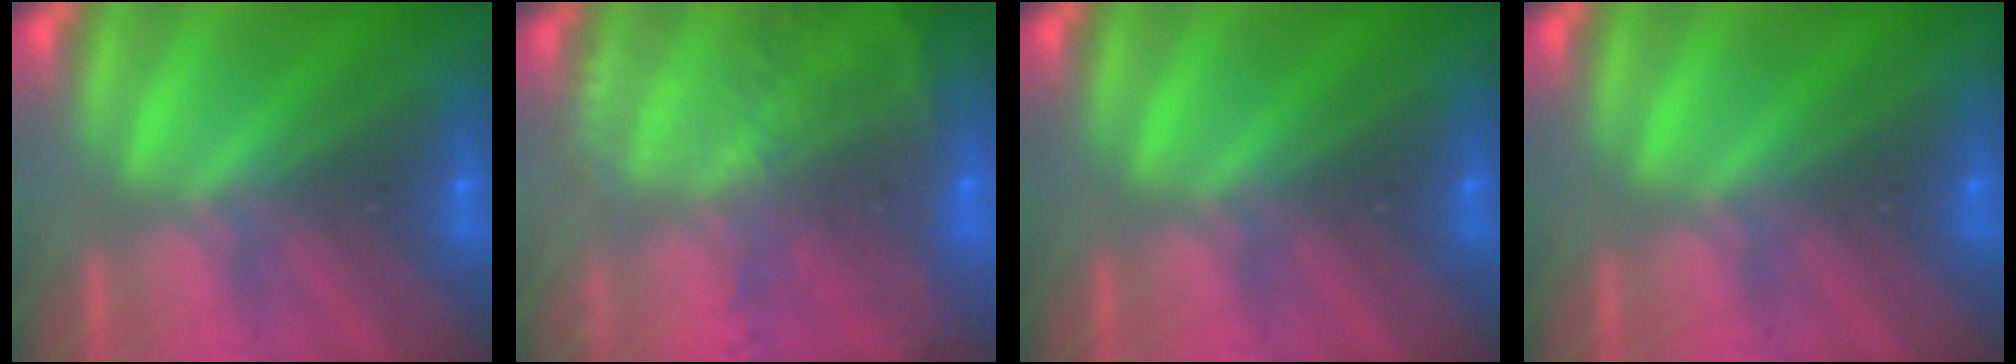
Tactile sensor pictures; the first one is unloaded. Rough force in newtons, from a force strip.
{"total": 7.0}
{"total": 0.0}
{"total": 0.0}